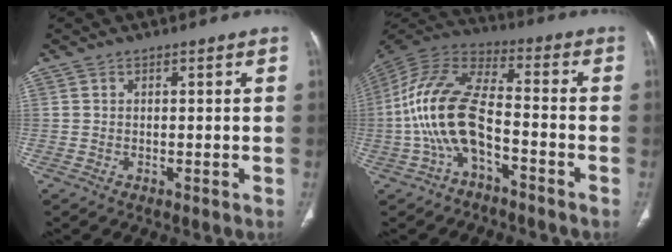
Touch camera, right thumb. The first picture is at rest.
{"total": 14.9, "force": [-4.6, 7.2, 12.2], "torque": [-0.257, 0.055, -0.090]}